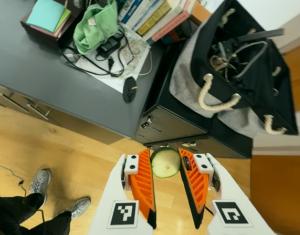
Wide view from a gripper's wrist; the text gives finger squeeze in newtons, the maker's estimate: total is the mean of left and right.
{"total": 8.5, "left": 8.7, "right": 8.3}